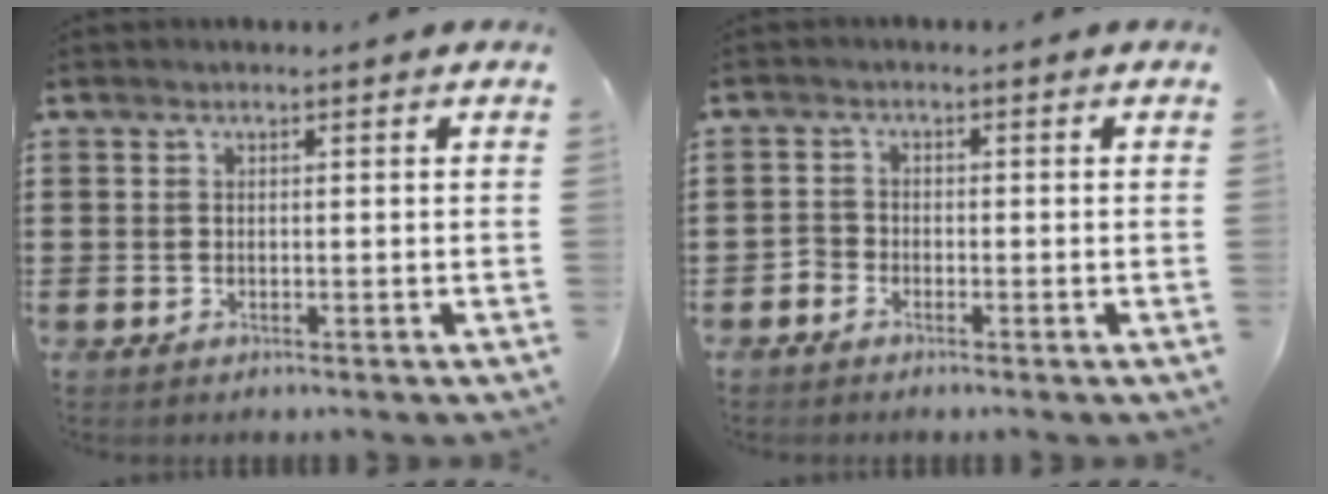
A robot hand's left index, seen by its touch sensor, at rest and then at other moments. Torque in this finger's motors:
{"motor_torque": [-0.09, -0.11, 0.02, 0.00]}